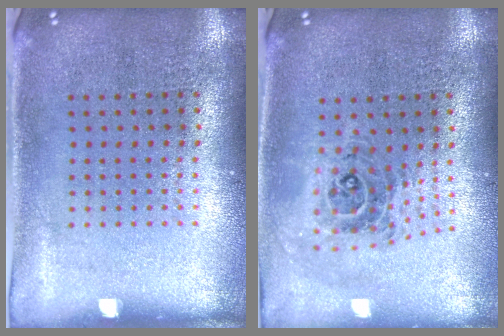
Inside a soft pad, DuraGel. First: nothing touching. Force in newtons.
{"total": 1.0, "press": 0.9, "slide": 0.3}